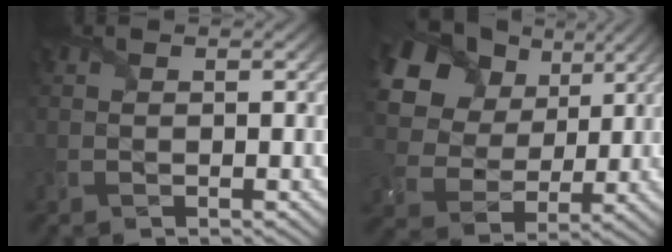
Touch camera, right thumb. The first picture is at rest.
{"total": 17.0, "force": [7.8, 11.7, 9.6], "torque": [-0.244, 0.051, 0.145]}